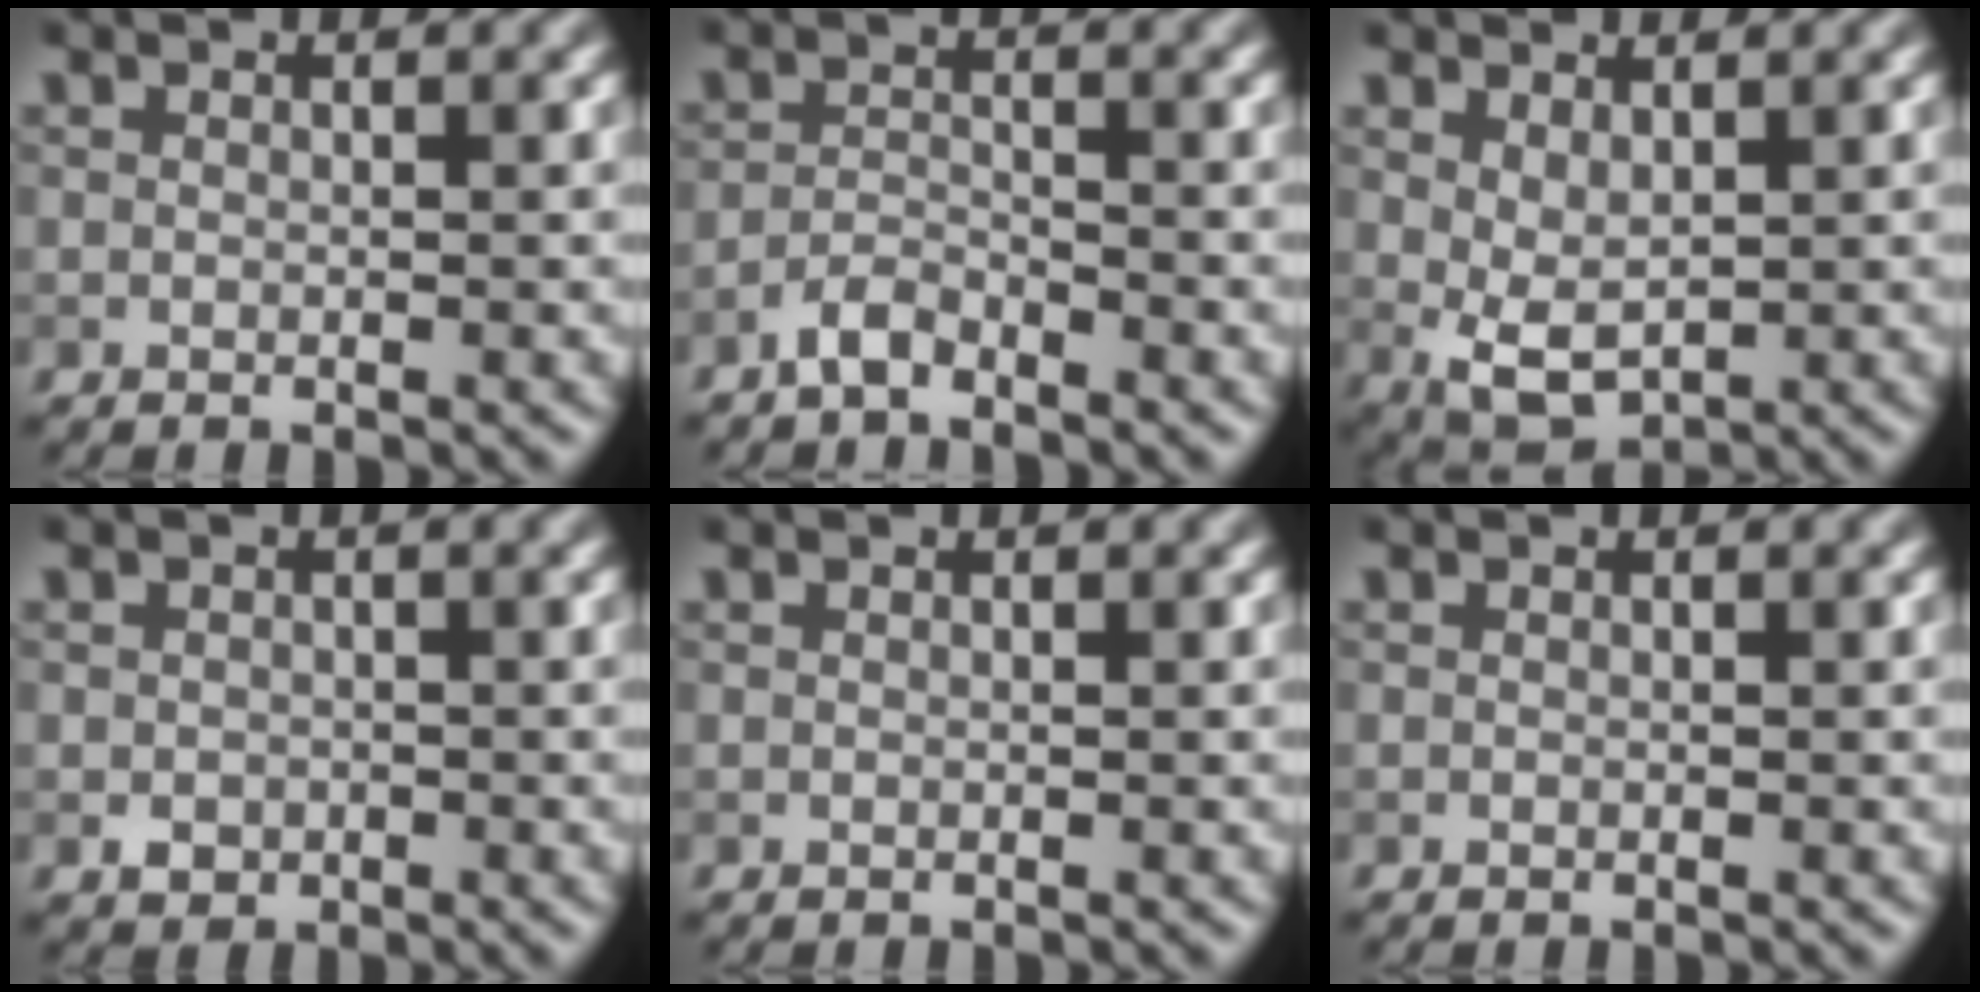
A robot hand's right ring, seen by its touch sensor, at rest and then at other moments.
{"total": 2.1, "force": [-1.8, 0.5, 0.9], "torque": [-0.021, 0.006, -0.040]}
{"total": 3.7, "force": [0.8, 2.2, 2.8], "torque": [-0.060, -0.005, 0.020]}
{"total": 1.3, "force": [-0.4, 1.1, 0.5], "torque": [-0.003, -0.003, -0.010]}
{"total": 0.0}
{"total": 0.0}